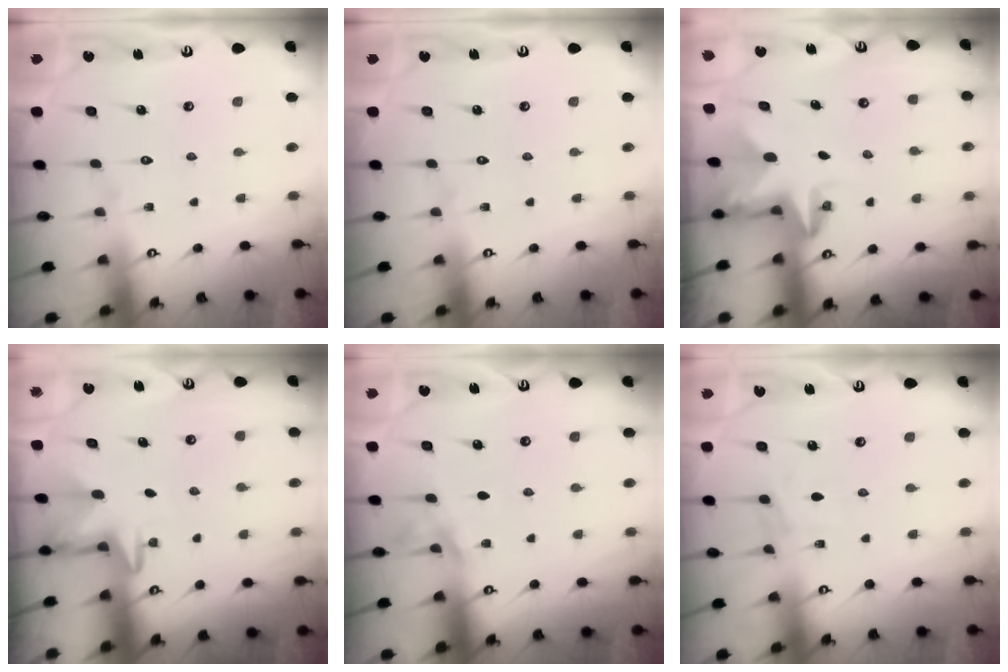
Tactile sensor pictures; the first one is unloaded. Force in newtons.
{"total": 0.0}
{"total": 2.8, "press": 2.8, "slide": 0.2}
{"total": 3.0, "press": 3.0, "slide": 0.4}
{"total": 3.5, "press": 2.7, "slide": 2.2}
{"total": 4.4, "press": 4.4, "slide": 0.5}